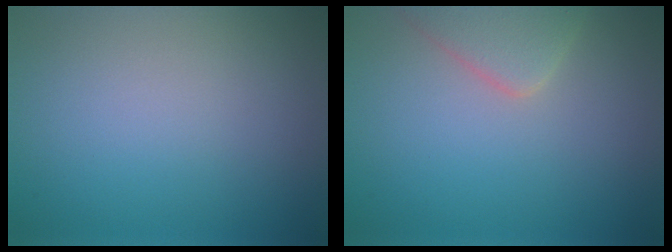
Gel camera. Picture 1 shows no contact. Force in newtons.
{"total": 3.3, "press": 3.3, "slide": 0.4}